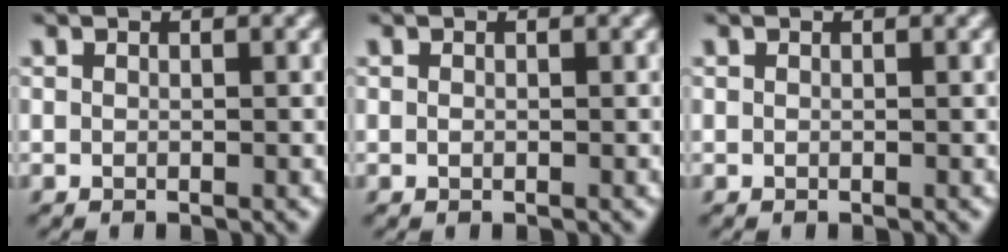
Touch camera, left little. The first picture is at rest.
{"total": 0.0}
{"total": 0.0}